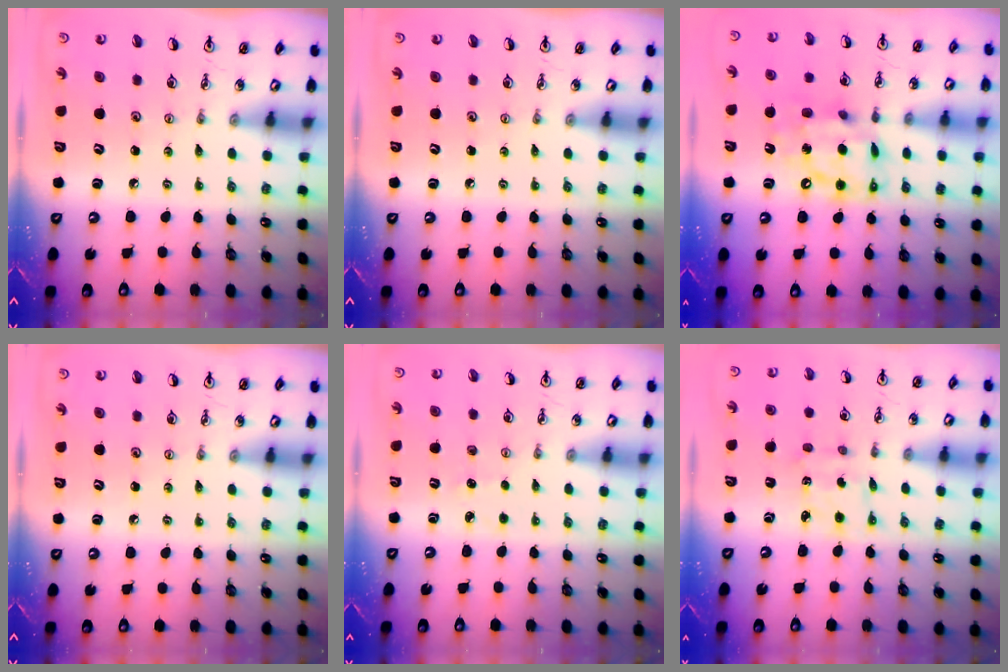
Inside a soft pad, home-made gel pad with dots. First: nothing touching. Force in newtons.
{"total": 0.0}
{"total": 13.0, "press": 13.0, "slide": 1.4}
{"total": 0.0}
{"total": 3.2, "press": 3.1, "slide": 0.4}
{"total": 2.1, "press": 2.0, "slide": 0.8}